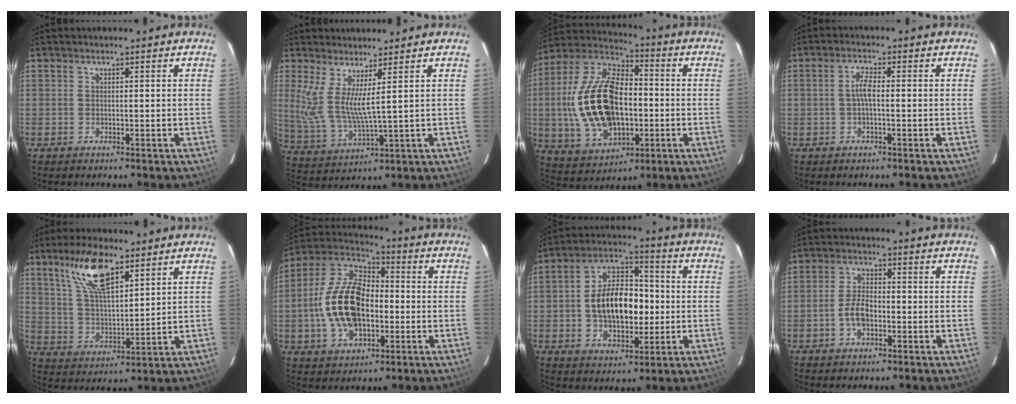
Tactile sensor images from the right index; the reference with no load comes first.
{"total": 7.7, "force": [3.8, 0.6, 6.7], "torque": [-0.138, -0.018, 0.086]}
{"total": 22.2, "force": [-1.9, 13.0, 18.0], "torque": [-0.385, 0.010, -0.019]}
{"total": 2.8, "force": [-0.3, 0.6, 2.7], "torque": [-0.054, 0.007, -0.004]}
{"total": 12.4, "force": [7.4, 4.1, 9.0], "torque": [-0.170, 0.012, 0.149]}
{"total": 18.0, "force": [-2.6, 10.6, 14.3], "torque": [-0.296, 0.015, -0.042]}
{"total": 14.2, "force": [-1.1, 8.6, 11.2], "torque": [-0.204, 0.027, -0.012]}
{"total": 5.1, "force": [-1.9, 2.7, 3.9], "torque": [-0.082, 0.008, -0.032]}